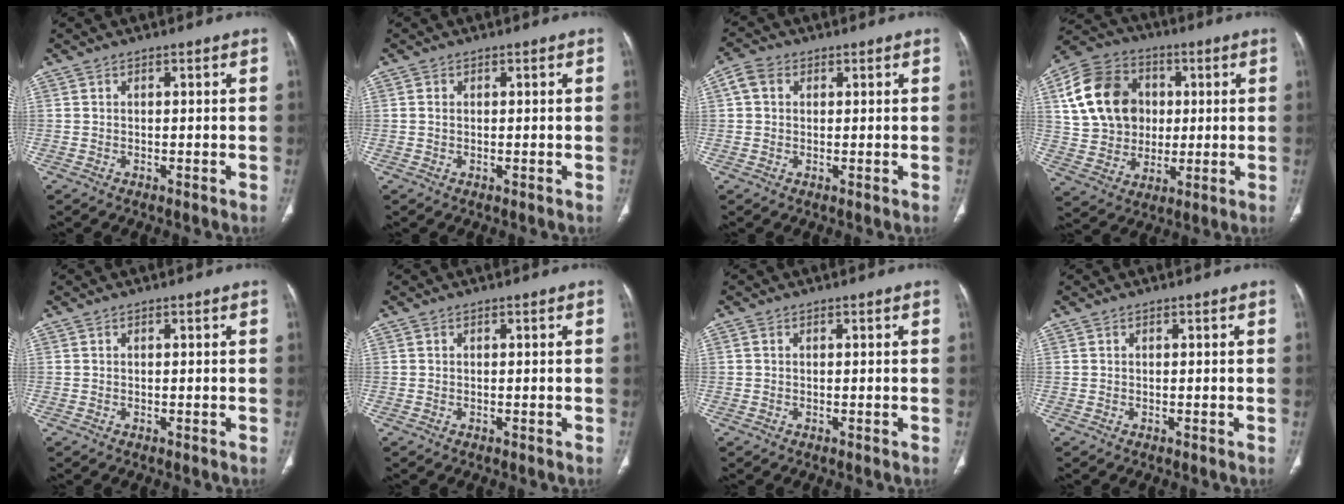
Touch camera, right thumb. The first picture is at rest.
{"total": 0.8, "force": [0.1, 0.6, 0.5], "torque": [-0.010, 0.001, 0.003]}
{"total": 3.7, "force": [1.0, 3.0, 2.0], "torque": [-0.035, 0.011, 0.019]}
{"total": 17.5, "force": [3.6, 14.2, 9.5], "torque": [-0.153, 0.014, 0.068]}
{"total": 0.0}
{"total": 0.0}
{"total": 0.6, "force": [0.2, 0.4, 0.4], "torque": [-0.009, 0.002, 0.004]}
{"total": 0.0}